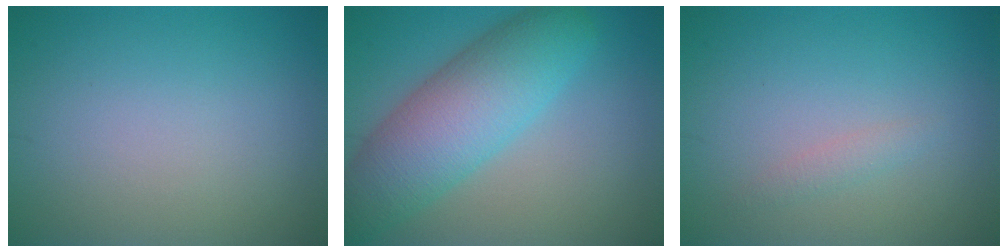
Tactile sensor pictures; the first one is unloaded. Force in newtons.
{"total": 8.2, "press": 8.2, "slide": 0.3}
{"total": 0.9, "press": 0.9, "slide": 0.1}